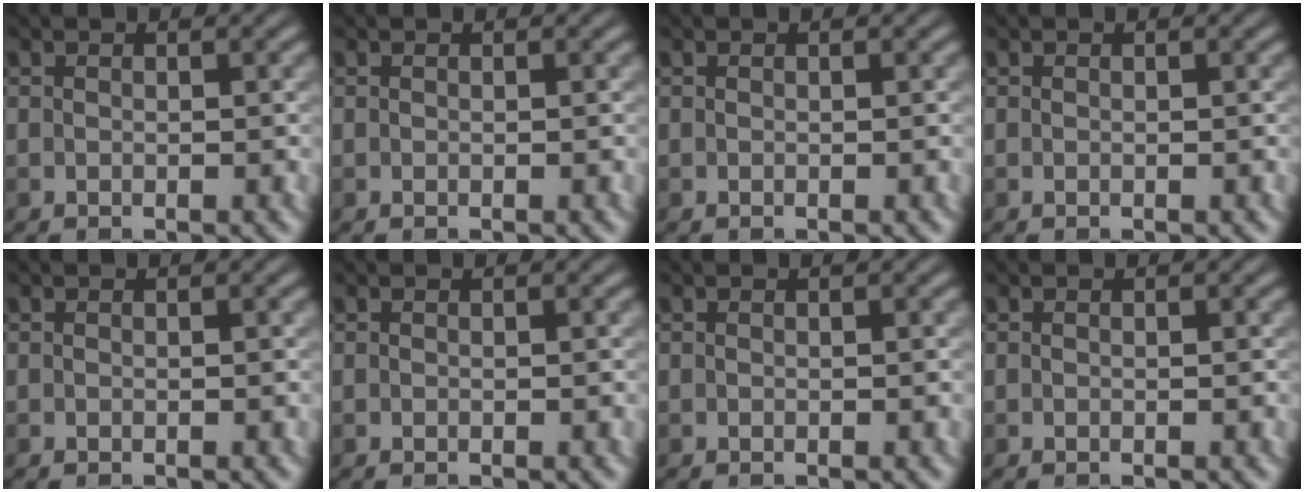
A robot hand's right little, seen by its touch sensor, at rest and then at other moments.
{"total": 0.0}
{"total": 0.0}
{"total": 0.0}
{"total": 0.0}
{"total": 0.0}
{"total": 0.0}
{"total": 0.0}